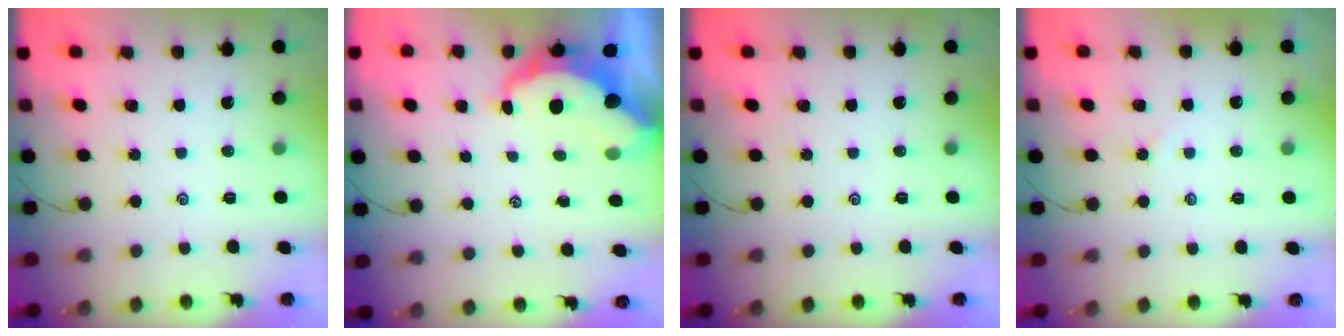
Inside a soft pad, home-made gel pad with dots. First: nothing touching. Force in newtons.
{"total": 8.9, "press": 8.9, "slide": 1.1}
{"total": 0.0}
{"total": 1.7, "press": 1.7, "slide": 0.3}